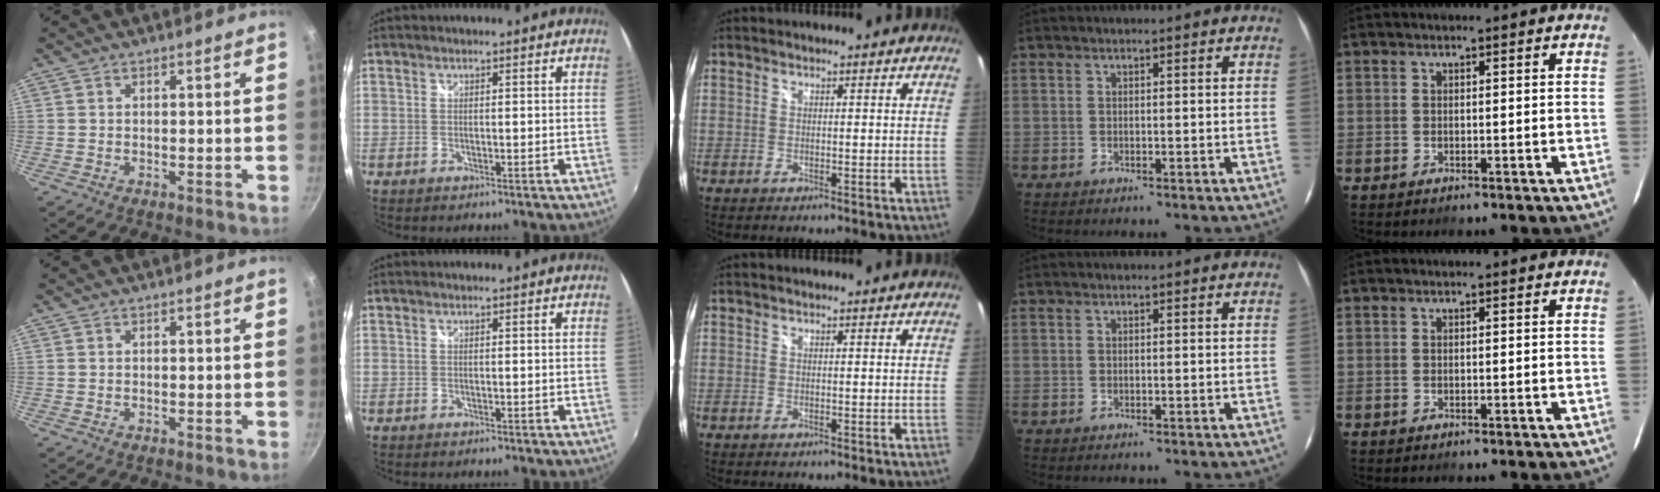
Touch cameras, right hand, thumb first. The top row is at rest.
{}